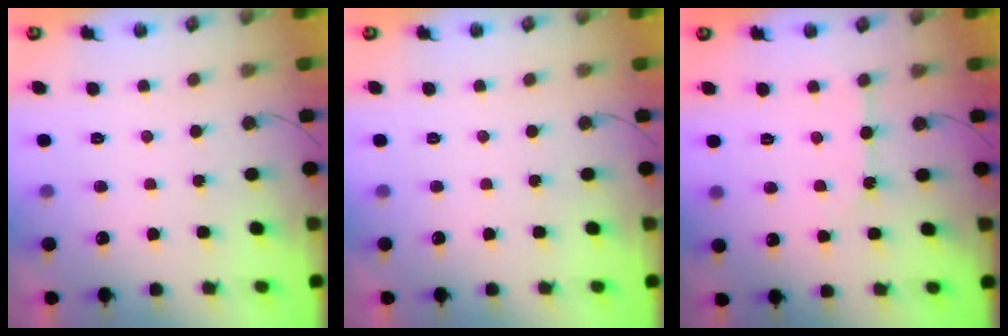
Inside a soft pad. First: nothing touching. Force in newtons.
{"total": 0.0}
{"total": 2.4, "press": 2.4, "slide": 0.2}